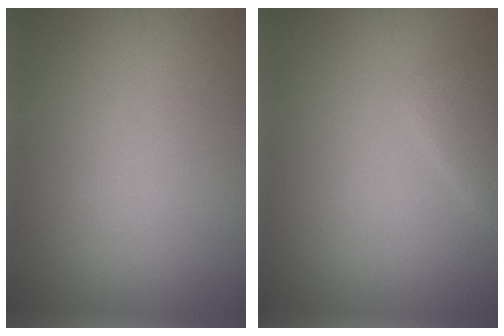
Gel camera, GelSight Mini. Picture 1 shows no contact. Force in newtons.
{"total": 1.7, "press": 1.7, "slide": 0.0}